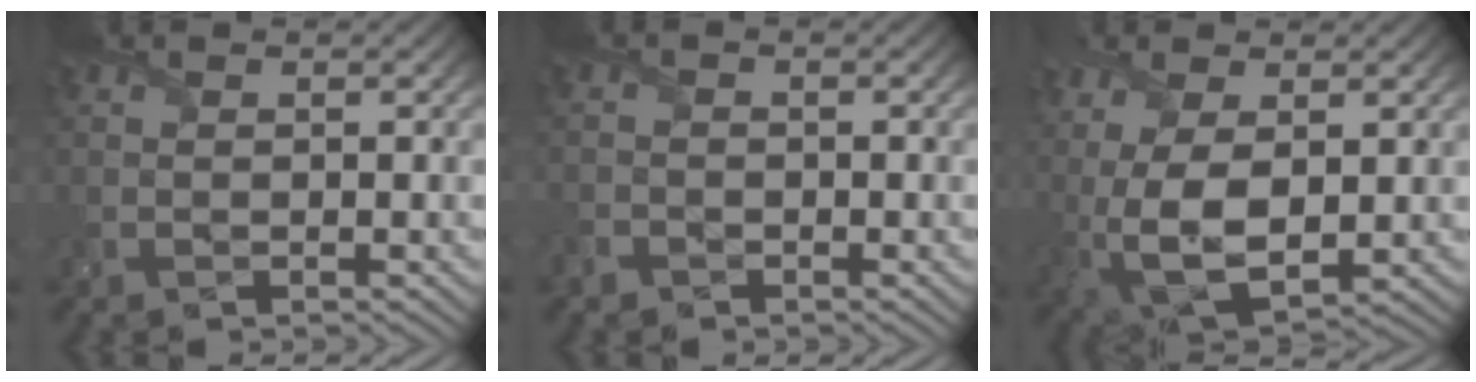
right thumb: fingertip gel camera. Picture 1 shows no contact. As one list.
[{"total": 1.6, "force": [-1.4, 0.9, 0.2], "torque": [-0.007, -0.004, -0.032]}, {"total": 8.9, "force": [0.2, 4.8, 7.5], "torque": [-0.198, -0.005, 0.014]}]